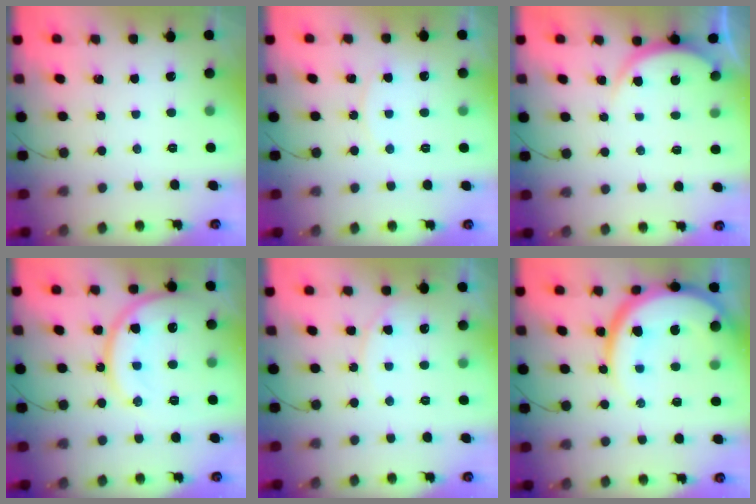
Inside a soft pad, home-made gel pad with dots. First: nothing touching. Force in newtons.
{"total": 3.8, "press": 3.7, "slide": 0.6}
{"total": 4.6, "press": 4.6, "slide": 0.4}
{"total": 17.2, "press": 17.1, "slide": 1.8}
{"total": 6.6, "press": 6.6, "slide": 0.4}
{"total": 16.0, "press": 15.9, "slide": 1.9}